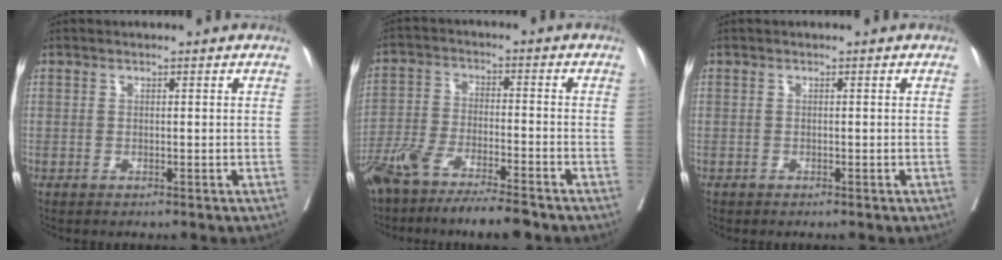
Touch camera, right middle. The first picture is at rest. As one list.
[{"total": 12.3, "force": [-9.9, 1.6, 7.1], "torque": [-0.127, -0.021, -0.168]}, {"total": 0.0}]